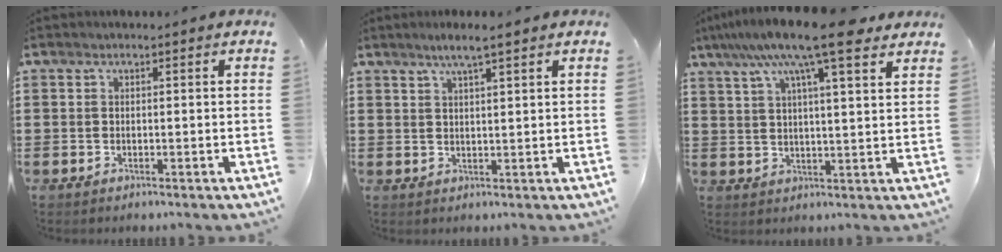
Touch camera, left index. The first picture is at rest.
{"total": 3.2, "force": [2.3, -0.1, 2.2], "torque": [-0.047, 0.003, 0.040]}
{"total": 12.5, "force": [8.9, 1.5, 8.6], "torque": [-0.165, -0.020, 0.149]}